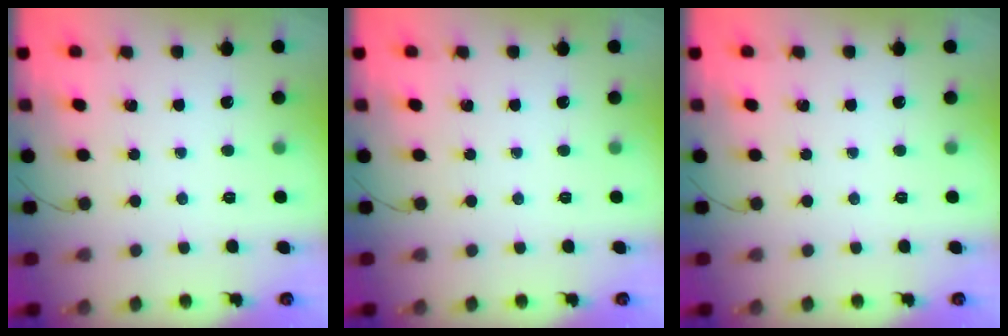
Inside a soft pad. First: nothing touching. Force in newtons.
{"total": 0.0}
{"total": 0.0}